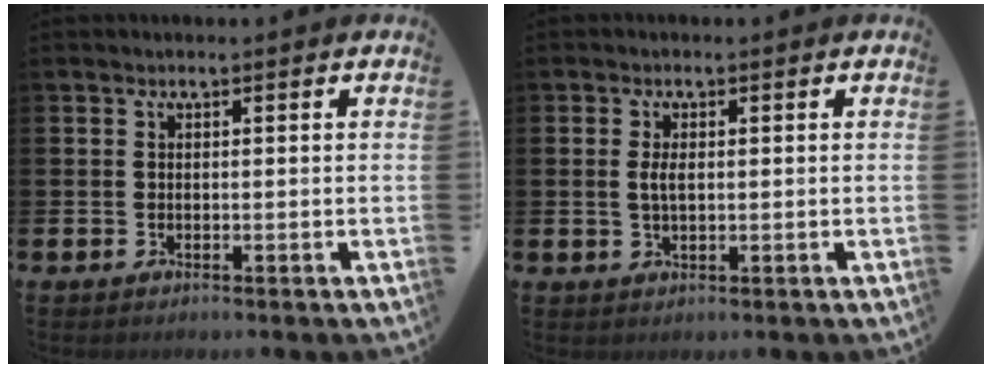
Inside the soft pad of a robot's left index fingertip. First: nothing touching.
{"total": 2.4, "force": [0.3, 1.0, 2.1], "torque": [-0.042, 0.005, 0.002]}